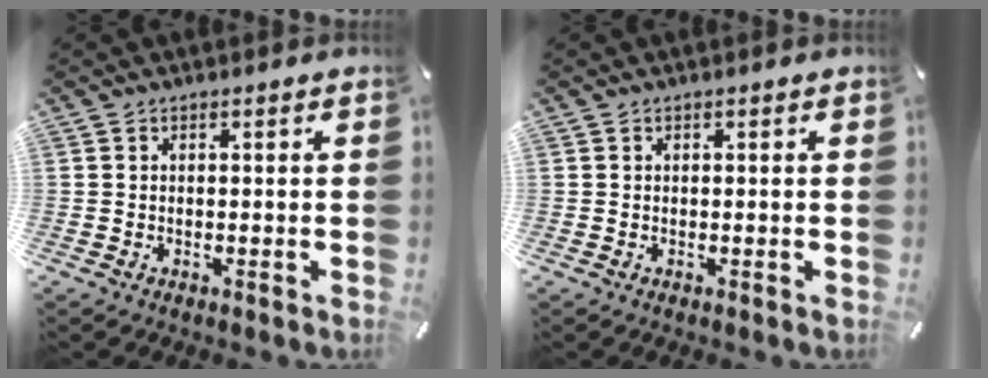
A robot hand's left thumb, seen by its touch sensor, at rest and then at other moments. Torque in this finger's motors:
{"motor_torque": [0.11, 0.08, 0.03, 0.06, 0.00]}